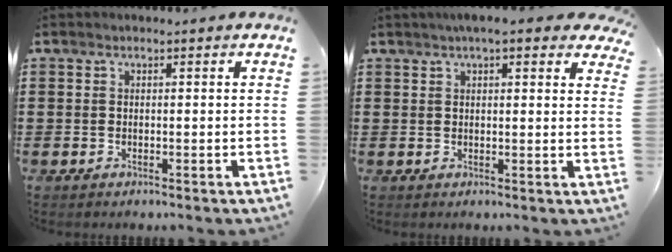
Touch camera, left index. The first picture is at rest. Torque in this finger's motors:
{"motor_torque": [0.84, -0.54, 0.76, 0.09]}